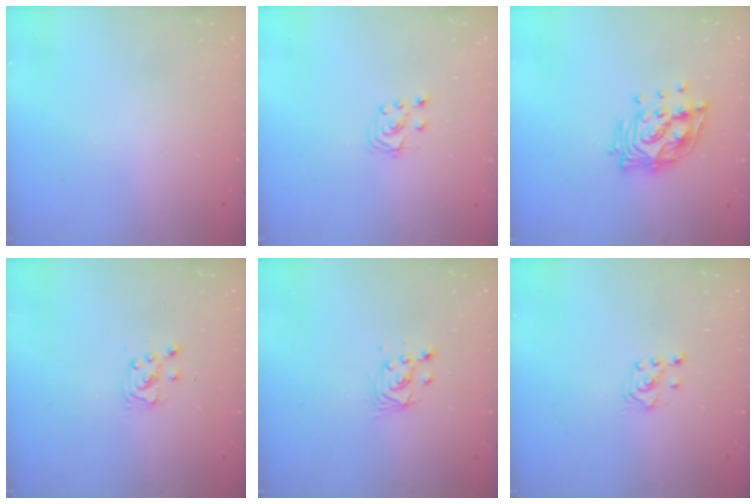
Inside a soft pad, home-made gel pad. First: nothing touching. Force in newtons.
{"total": 3.5, "press": 3.5, "slide": 0.4}
{"total": 14.2, "press": 14.1, "slide": 1.9}
{"total": 3.6, "press": 3.6, "slide": 0.4}
{"total": 2.9, "press": 2.9, "slide": 0.1}
{"total": 2.5, "press": 2.4, "slide": 0.9}